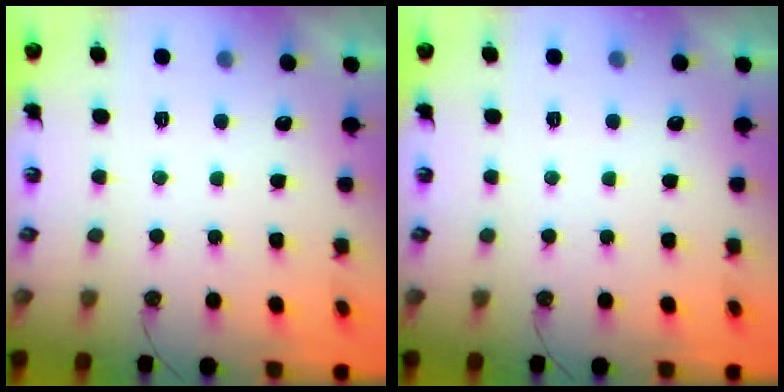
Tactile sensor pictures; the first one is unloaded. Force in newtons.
{"total": 0.0}